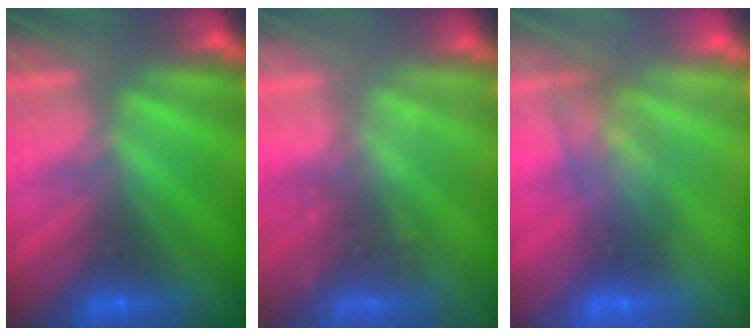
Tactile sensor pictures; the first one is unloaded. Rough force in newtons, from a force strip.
{"total": 2.2}
{"total": 2.7}